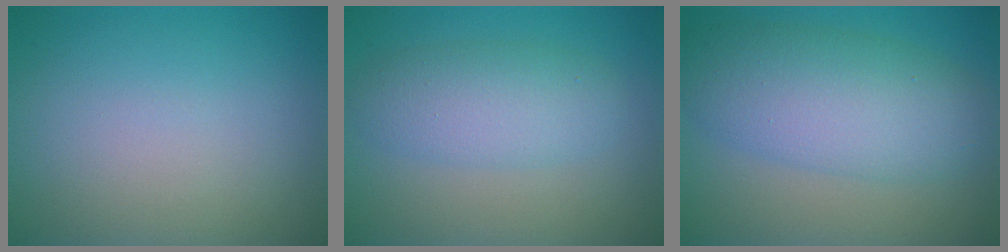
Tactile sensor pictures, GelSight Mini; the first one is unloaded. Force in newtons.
{"total": 4.2, "press": 4.2, "slide": 0.1}
{"total": 7.3, "press": 7.3, "slide": 0.1}